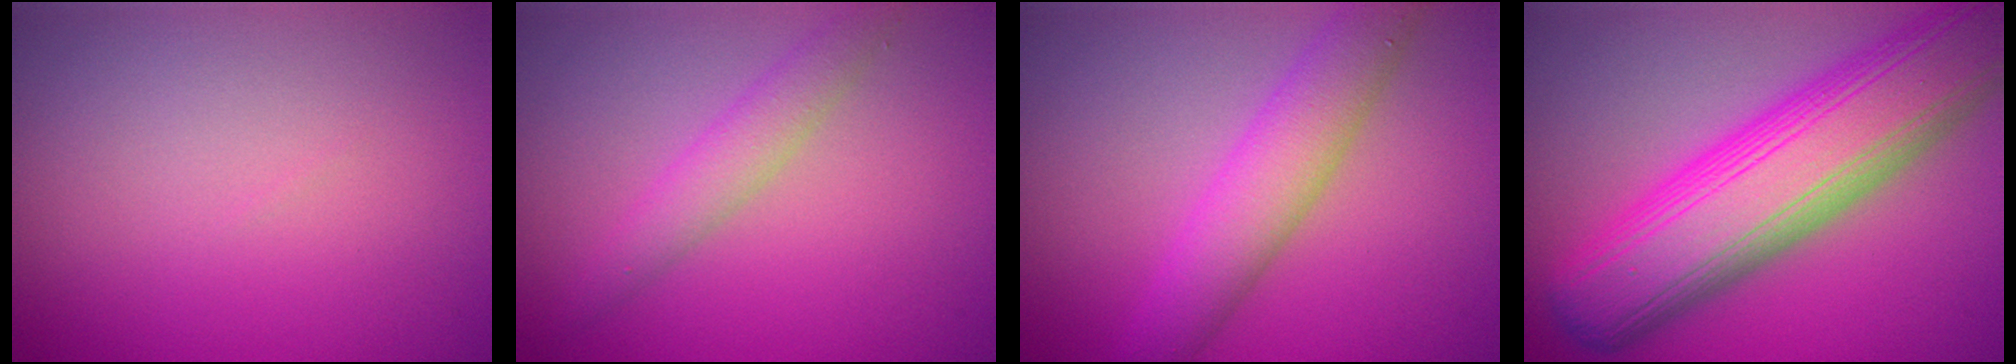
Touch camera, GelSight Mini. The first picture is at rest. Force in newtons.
{"total": 2.7, "press": 2.7, "slide": 0.2}
{"total": 4.8, "press": 4.8, "slide": 0.3}
{"total": 12.9, "press": 12.9, "slide": 0.4}